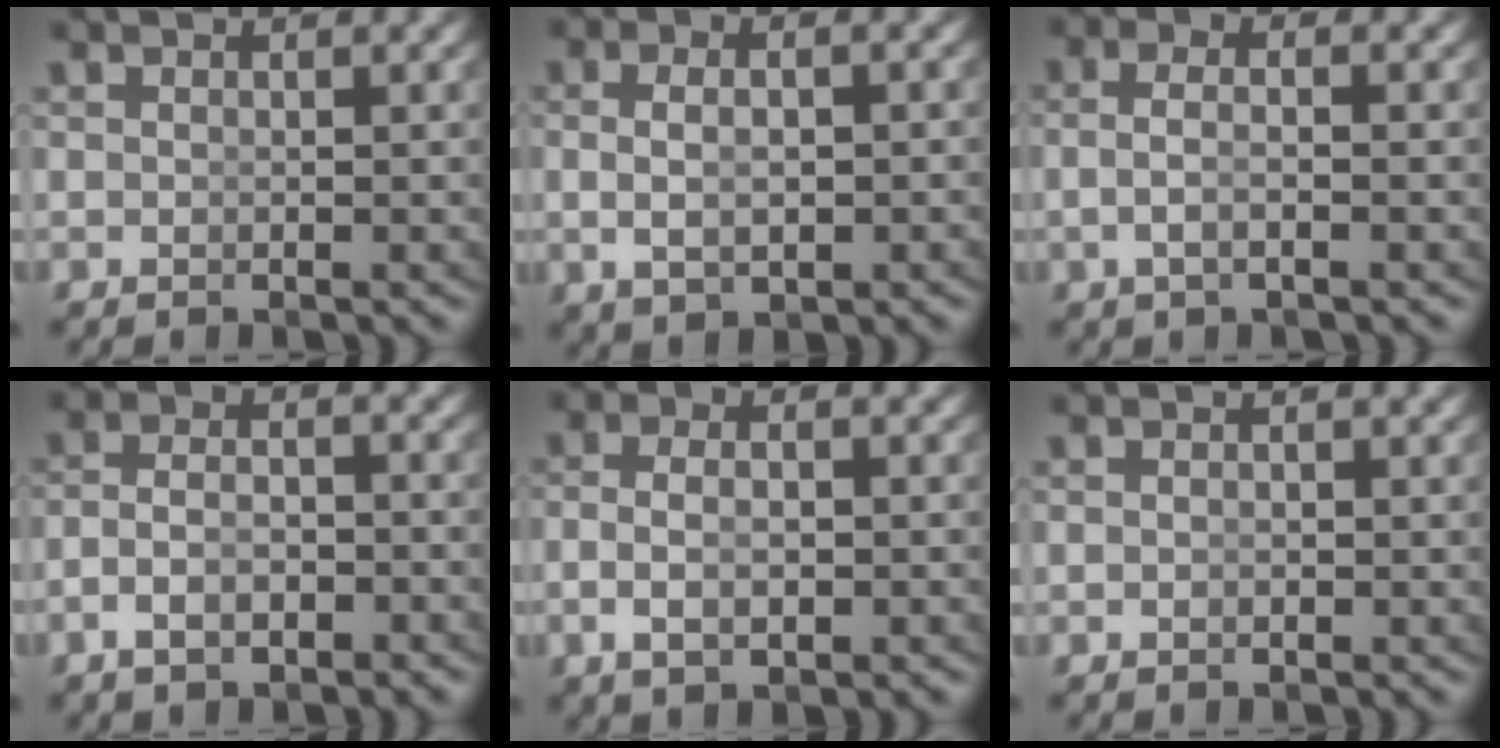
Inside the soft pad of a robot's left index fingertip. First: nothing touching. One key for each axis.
{"total": 3.2, "fx": -0.5, "fy": 1.4, "fz": 2.8, "tx": -0.052, "ty": -0.009, "tz": 0.004}
{"total": 2.3, "fx": -0.9, "fy": 0.4, "fz": 2.1, "tx": -0.049, "ty": -0.012, "tz": -0.009}
{"total": 3.4, "fx": -2.2, "fy": 1.5, "fz": 2.0, "tx": -0.038, "ty": -0.011, "tz": -0.032}
{"total": 3.2, "fx": -1.3, "fy": 1.3, "fz": 2.6, "tx": -0.055, "ty": -0.011, "tz": -0.014}
{"total": 0.5, "fx": -0.5, "fy": -0.1, "fz": 0.1, "tx": -0.009, "ty": -0.008, "tz": -0.004}